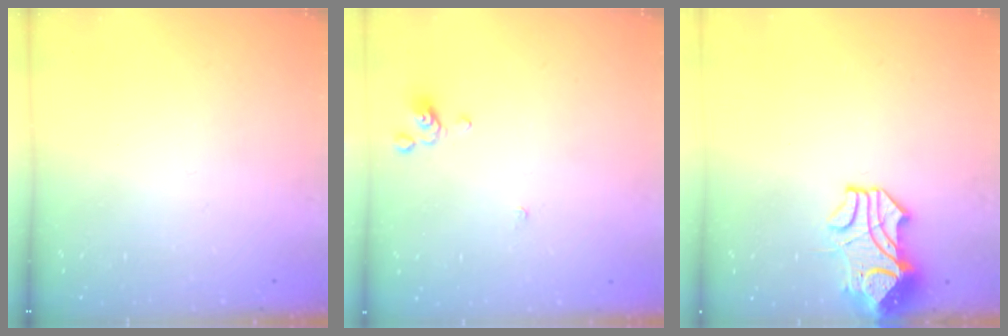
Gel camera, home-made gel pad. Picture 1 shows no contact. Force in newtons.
{"total": 0.0}
{"total": 2.2, "press": 1.9, "slide": 1.1}